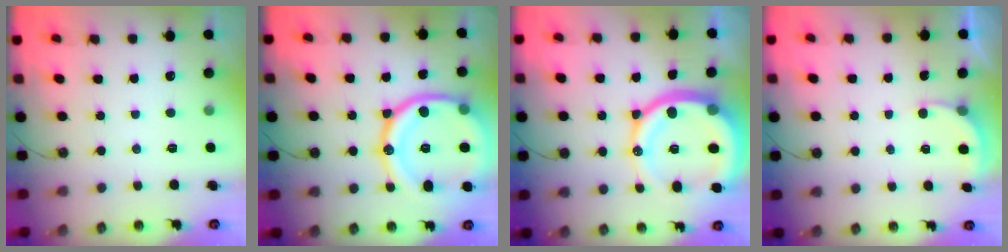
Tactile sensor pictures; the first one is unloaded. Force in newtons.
{"total": 24.7, "press": 24.6, "slide": 2.7}
{"total": 22.6, "press": 22.4, "slide": 2.8}
{"total": 2.6, "press": 2.6, "slide": 0.2}